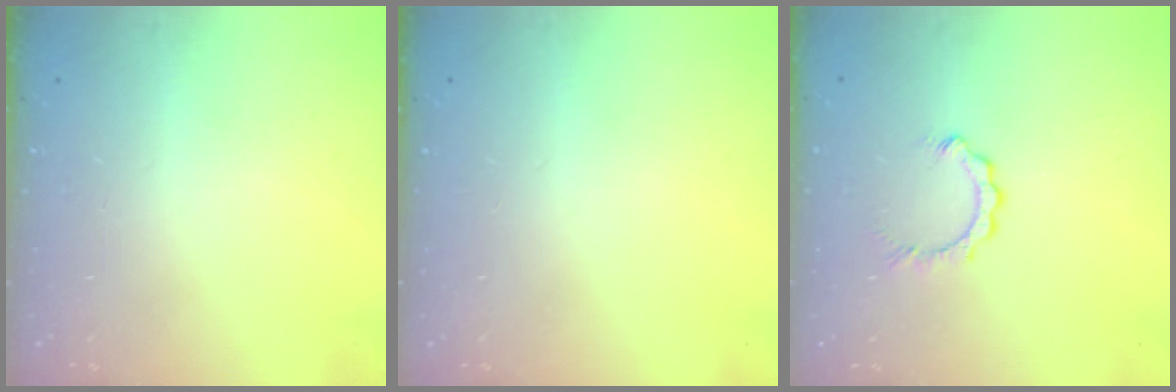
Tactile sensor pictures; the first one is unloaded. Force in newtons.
{"total": 0.0}
{"total": 2.9, "press": 2.9, "slide": 0.3}